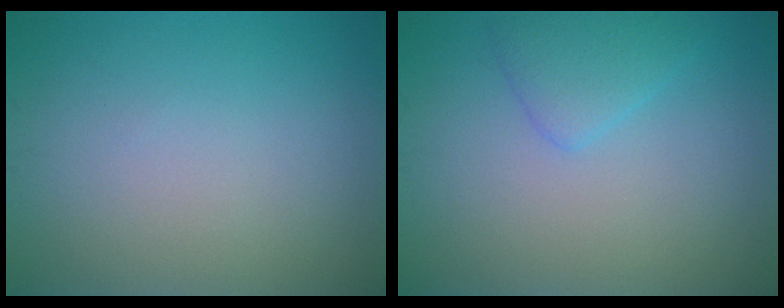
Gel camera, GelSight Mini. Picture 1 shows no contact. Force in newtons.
{"total": 2.2, "press": 2.2, "slide": 0.1}